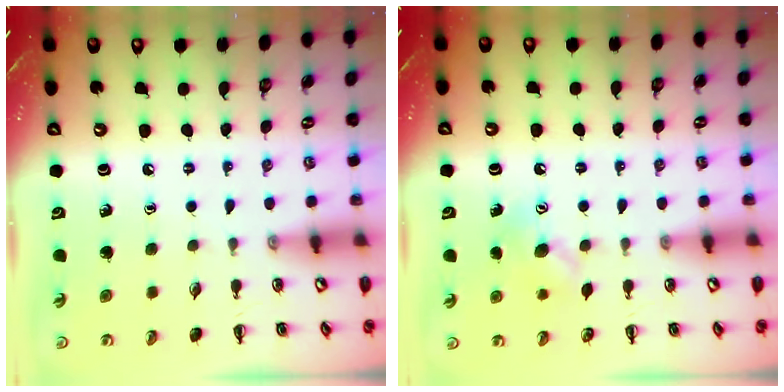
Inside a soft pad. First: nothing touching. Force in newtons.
{"total": 7.7, "press": 7.6, "slide": 1.6}